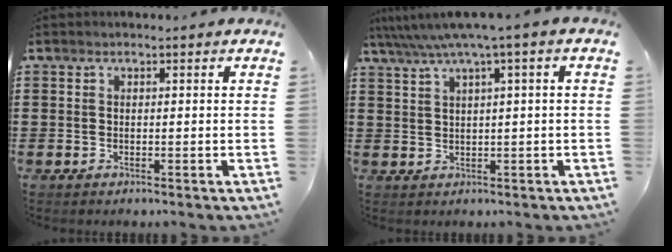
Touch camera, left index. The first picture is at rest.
{"total": 3.9, "force": [1.6, -0.3, 3.5], "torque": [-0.071, -0.011, 0.023]}